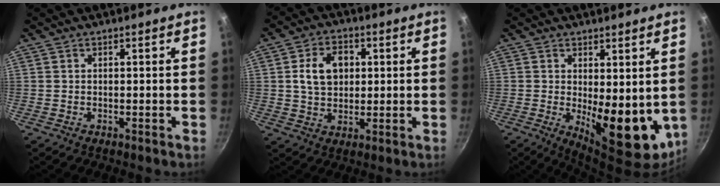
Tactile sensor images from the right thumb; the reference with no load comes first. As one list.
[{"total": 8.8, "force": [1.6, 6.5, 5.7], "torque": [-0.078, 0.006, 0.025]}, {"total": 12.3, "force": [-0.1, 5.5, 11.0], "torque": [-0.125, -0.025, 0.013]}]